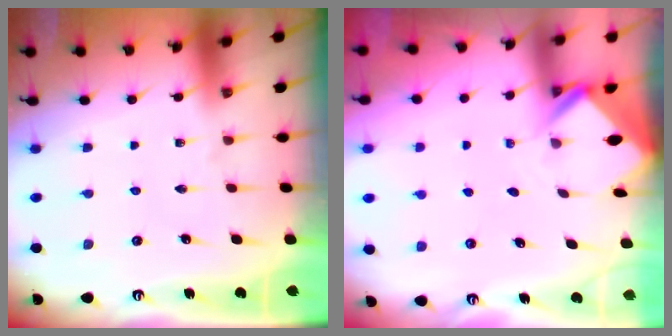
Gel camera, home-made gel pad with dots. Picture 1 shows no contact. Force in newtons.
{"total": 2.4, "press": 2.4, "slide": 0.2}